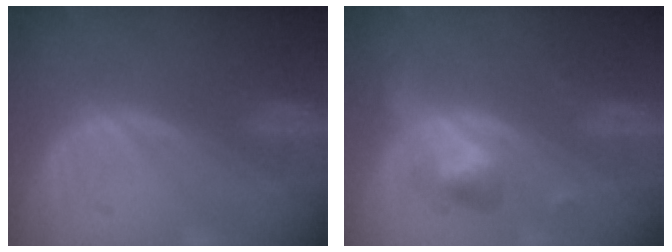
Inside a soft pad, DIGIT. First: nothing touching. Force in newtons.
{"total": 4.4, "press": 4.4, "slide": 0.2}